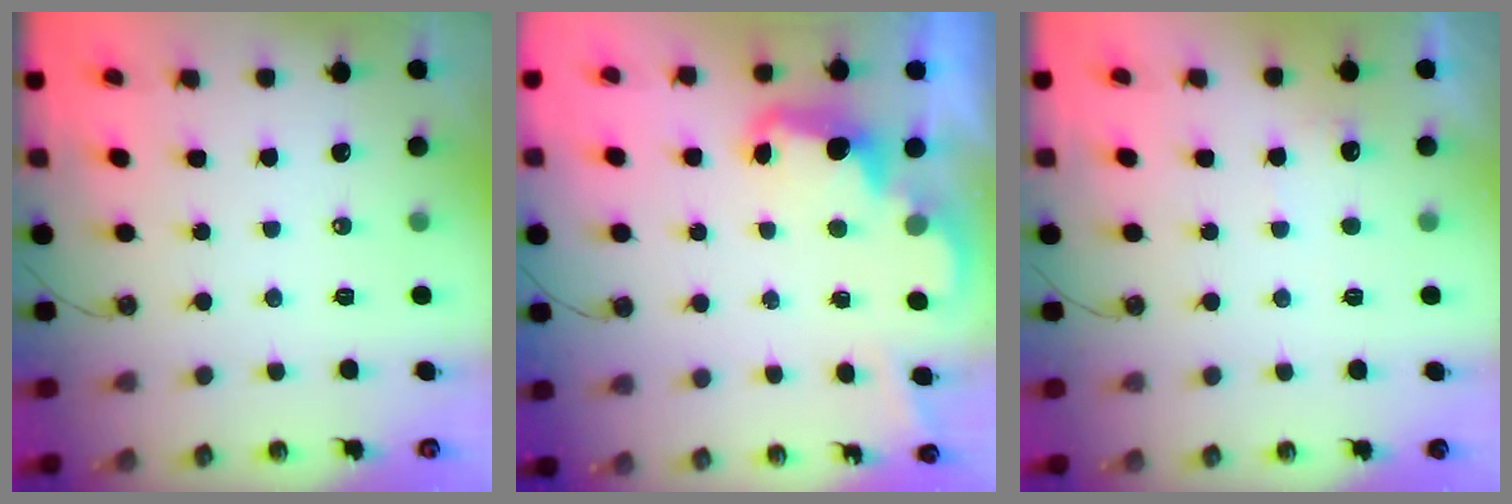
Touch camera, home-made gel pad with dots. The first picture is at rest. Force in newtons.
{"total": 3.3, "press": 3.2, "slide": 0.7}
{"total": 4.4, "press": 4.3, "slide": 0.9}